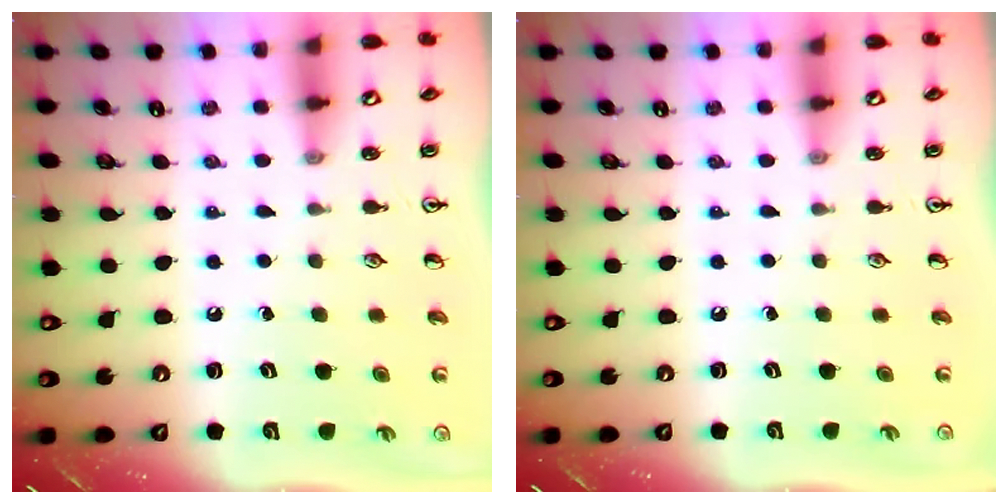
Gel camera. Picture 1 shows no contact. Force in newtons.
{"total": 0.0}